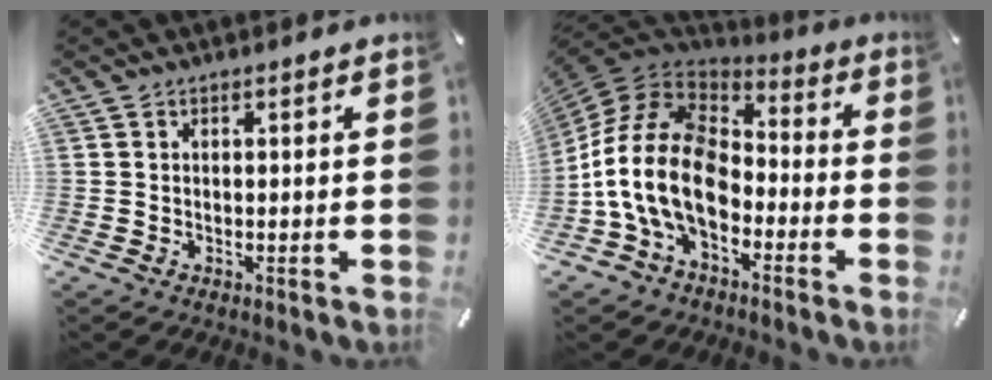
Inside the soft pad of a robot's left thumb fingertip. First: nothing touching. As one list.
[{"total": 19.1, "force": [-6.3, 12.9, 12.6], "torque": [-0.264, 0.033, -0.112]}]